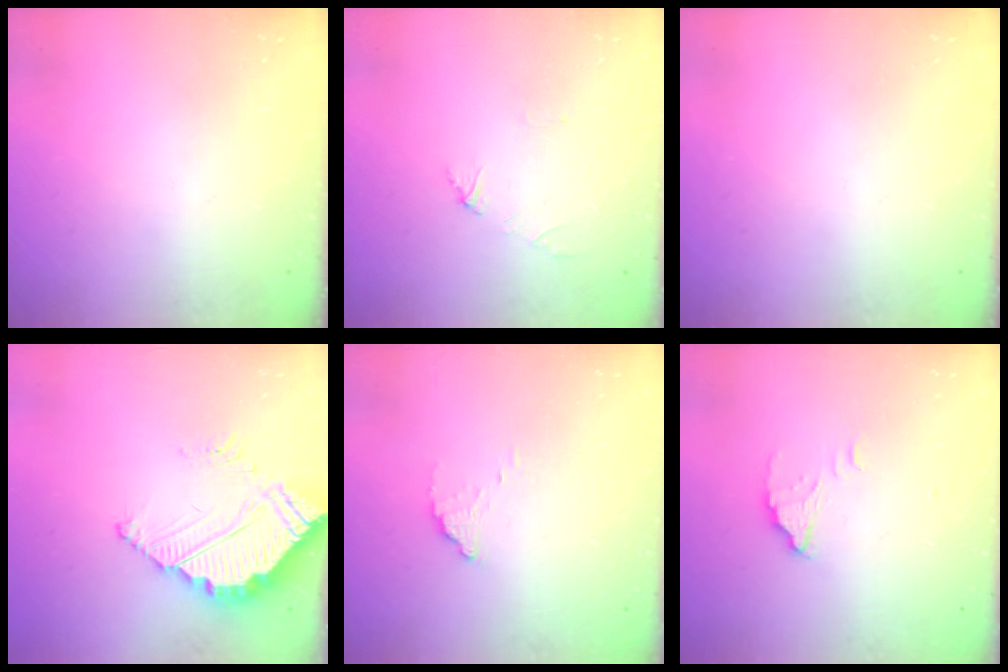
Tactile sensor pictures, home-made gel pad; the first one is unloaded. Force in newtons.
{"total": 2.7, "press": 2.7, "slide": 0.2}
{"total": 0.0}
{"total": 3.8, "press": 3.8, "slide": 0.2}
{"total": 2.8, "press": 2.8, "slide": 0.1}
{"total": 2.7, "press": 2.6, "slide": 0.4}